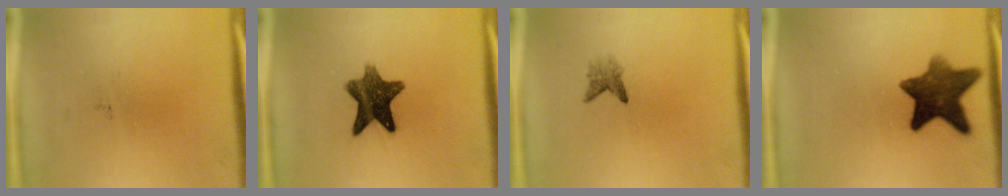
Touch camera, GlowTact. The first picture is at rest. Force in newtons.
{"total": 10.1}
{"total": 1.8}
{"total": 10.3}